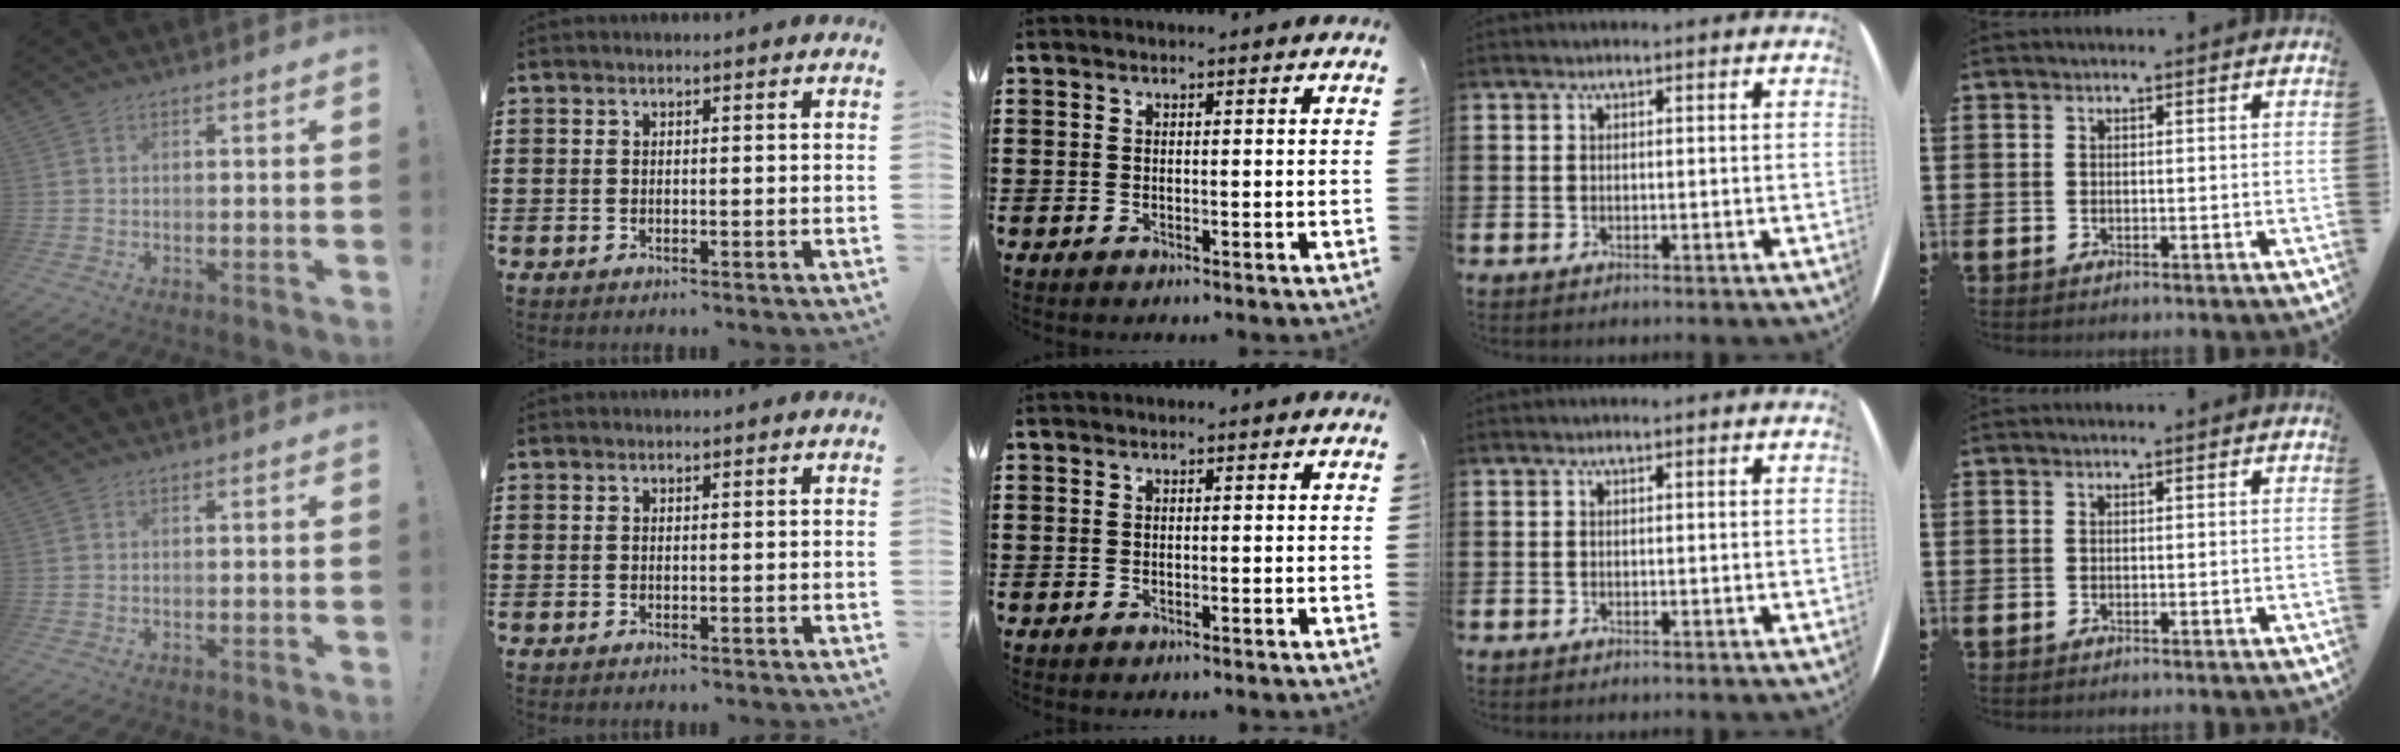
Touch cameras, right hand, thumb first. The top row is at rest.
{}